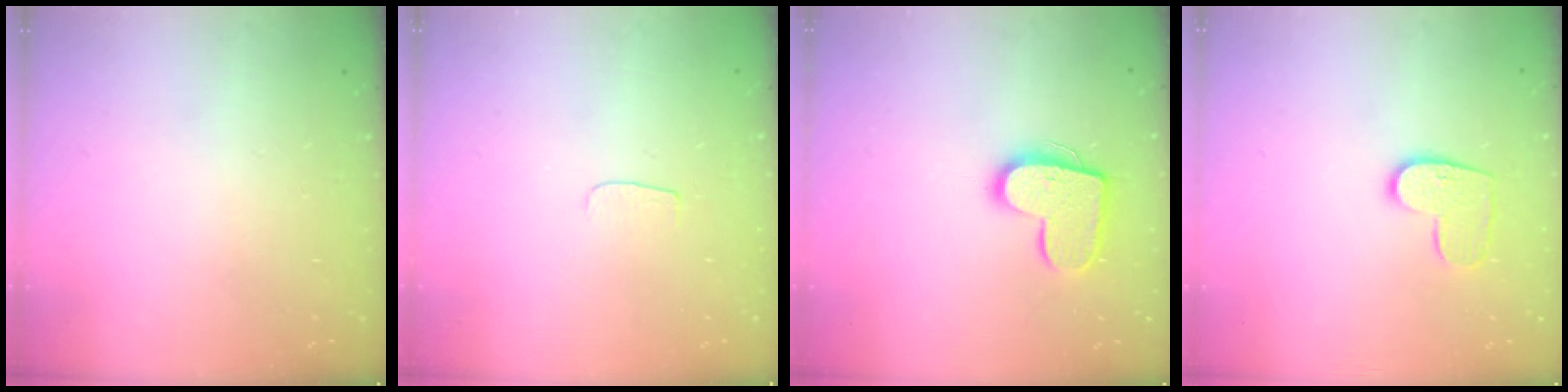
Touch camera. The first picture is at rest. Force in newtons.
{"total": 3.5, "press": 3.4, "slide": 0.4}
{"total": 14.5, "press": 14.5, "slide": 0.9}
{"total": 9.3, "press": 9.3, "slide": 0.4}